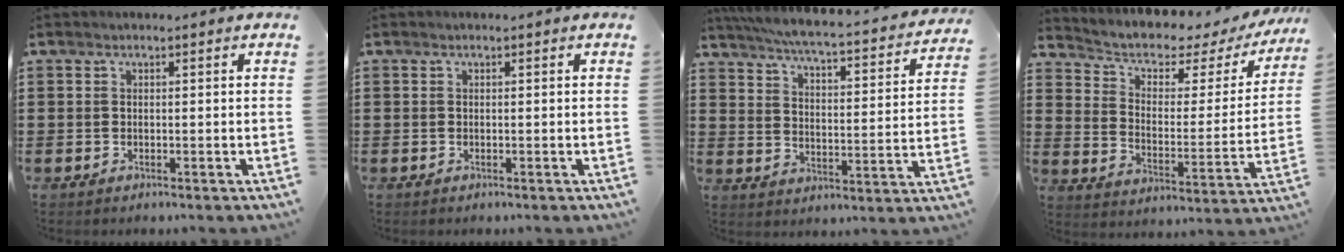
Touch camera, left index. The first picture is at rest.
{"total": 0.0}
{"total": 4.9, "force": [4.5, -0.3, 1.9], "torque": [-0.061, -0.040, 0.069]}
{"total": 3.9, "force": [2.6, 1.9, 2.1], "torque": [-0.057, -0.022, 0.036]}